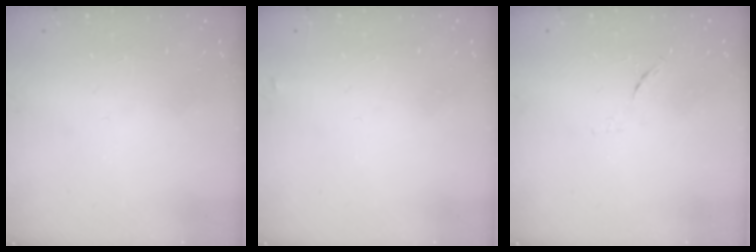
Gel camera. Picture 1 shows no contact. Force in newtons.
{"total": 3.9, "press": 3.9, "slide": 0.5}
{"total": 6.2, "press": 6.1, "slide": 0.9}